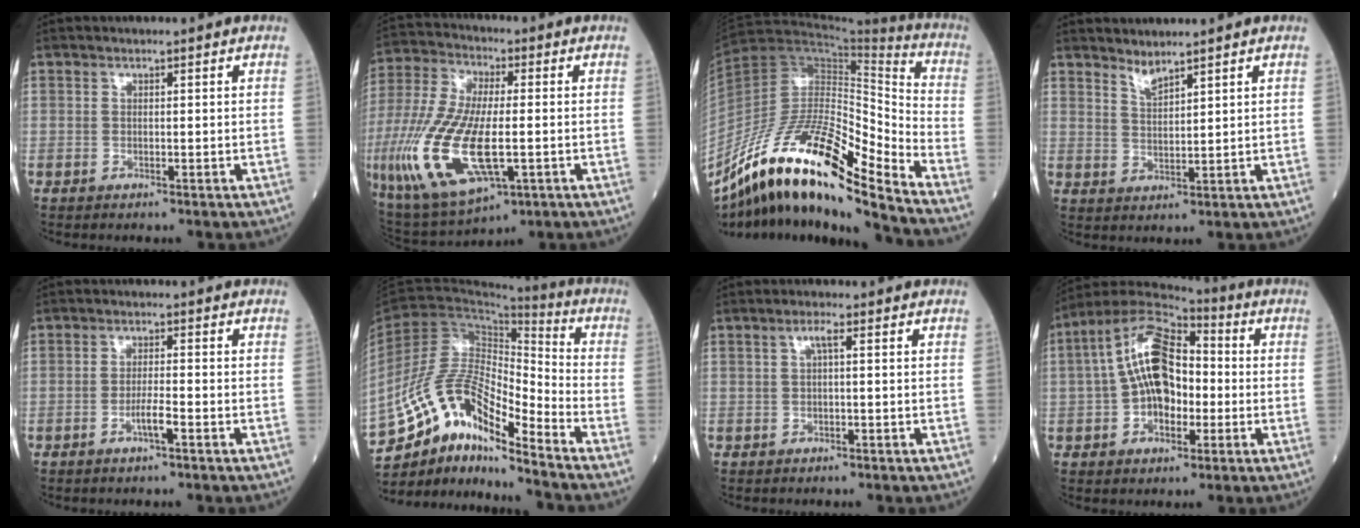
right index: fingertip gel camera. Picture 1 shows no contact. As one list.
[{"total": 19.0, "force": [-4.3, 6.8, 17.2], "torque": [-0.382, -0.021, -0.066]}, {"total": 20.5, "force": [-14.8, 1.8, 14.2], "torque": [-0.272, -0.005, -0.269]}, {"total": 2.6, "force": [2.4, -0.1, 0.9], "torque": [-0.019, -0.011, 0.051]}, {"total": 2.6, "force": [-1.4, 0.0, 2.3], "torque": [-0.040, 0.000, -0.027]}, {"total": 16.4, "force": [-12.3, 3.3, 10.4], "torque": [-0.208, 0.019, -0.225]}, {"total": 1.7, "force": [0.4, 0.2, 1.6], "torque": [-0.031, 0.005, 0.005]}, {"total": 12.6, "force": [-0.1, 6.6, 10.7], "torque": [-0.212, 0.038, -0.005]}]